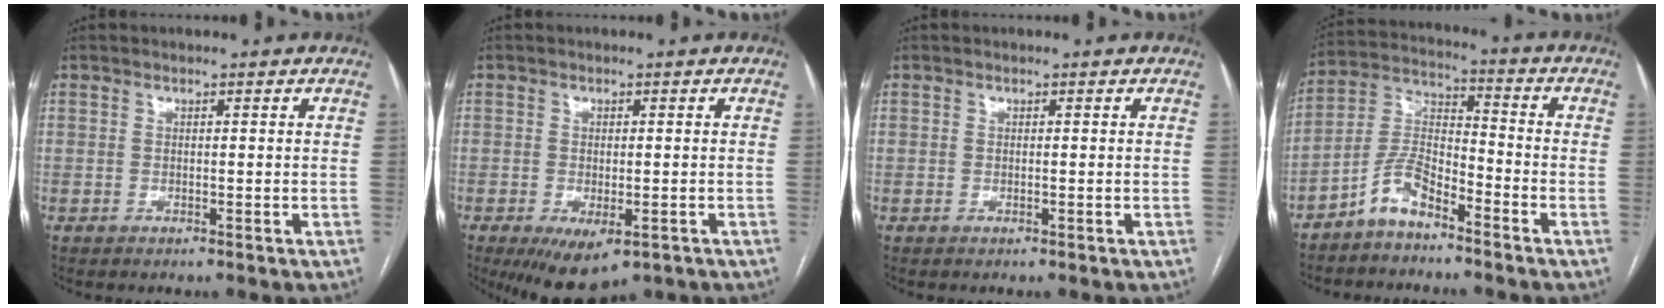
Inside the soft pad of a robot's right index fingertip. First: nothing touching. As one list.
[{"total": 8.0, "force": [-4.6, 3.6, 5.4], "torque": [-0.085, -0.015, -0.066]}, {"total": 0.0}, {"total": 7.2, "force": [-5.3, 2.5, 4.2], "torque": [-0.094, 0.014, -0.110]}]